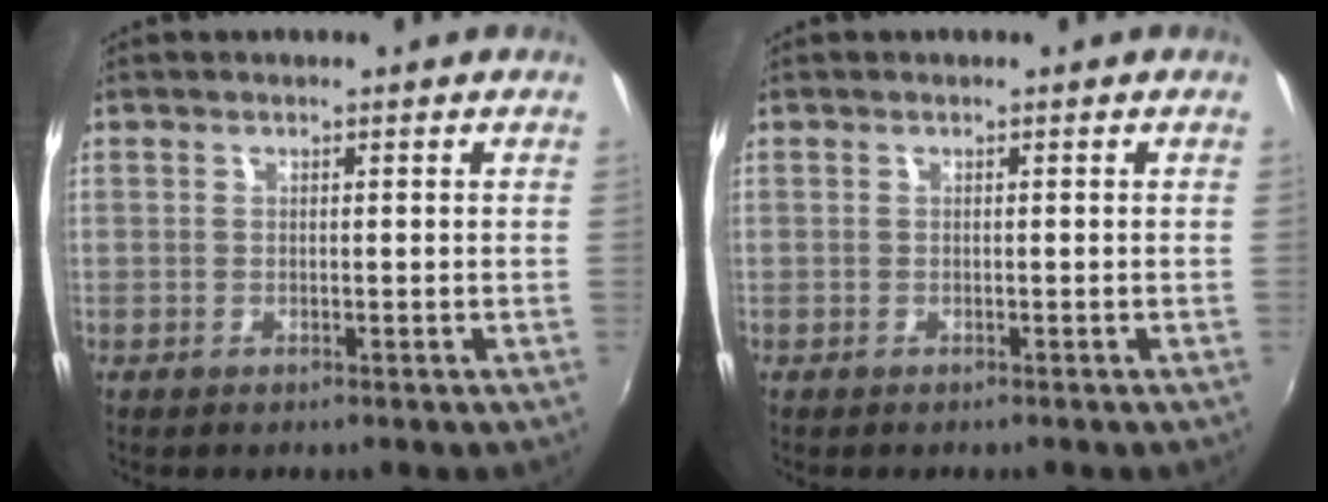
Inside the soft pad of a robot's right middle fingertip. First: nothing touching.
{"total": 0.0}